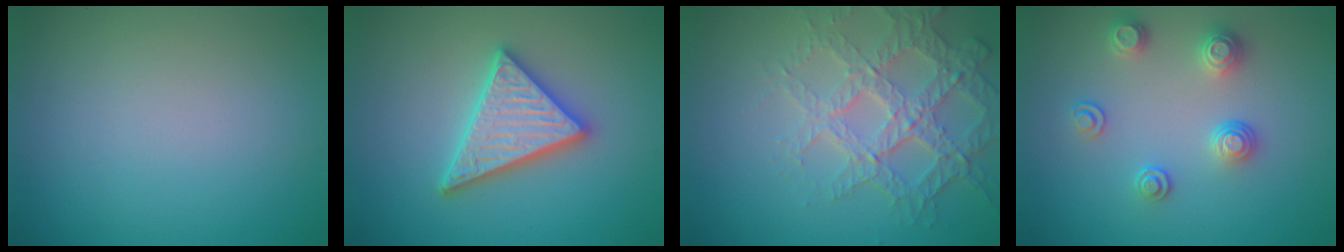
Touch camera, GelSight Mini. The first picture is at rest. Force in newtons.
{"total": 4.9, "press": 4.8, "slide": 0.7}
{"total": 4.3, "press": 4.1, "slide": 1.3}
{"total": 2.6, "press": 2.6, "slide": 0.6}